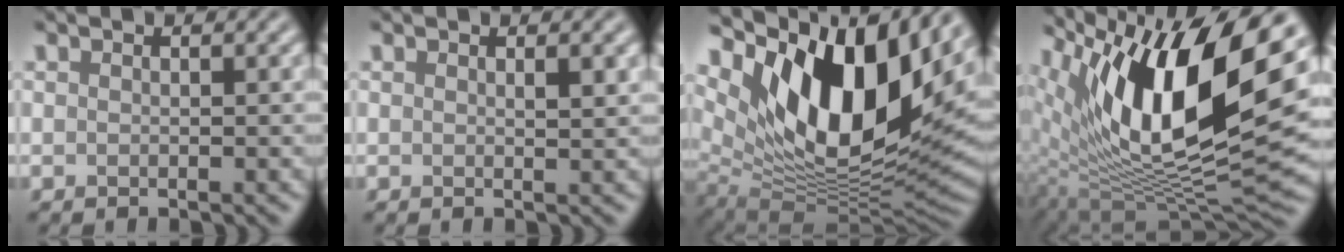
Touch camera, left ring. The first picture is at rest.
{"total": 0.9, "force": [0.5, 0.2, 0.8], "torque": [-0.011, -0.002, 0.008]}
{"total": 15.3, "force": [6.7, 7.2, 11.8], "torque": [-0.196, 0.003, 0.118]}
{"total": 15.7, "force": [6.4, 5.7, 13.2], "torque": [-0.217, -0.006, 0.113]}